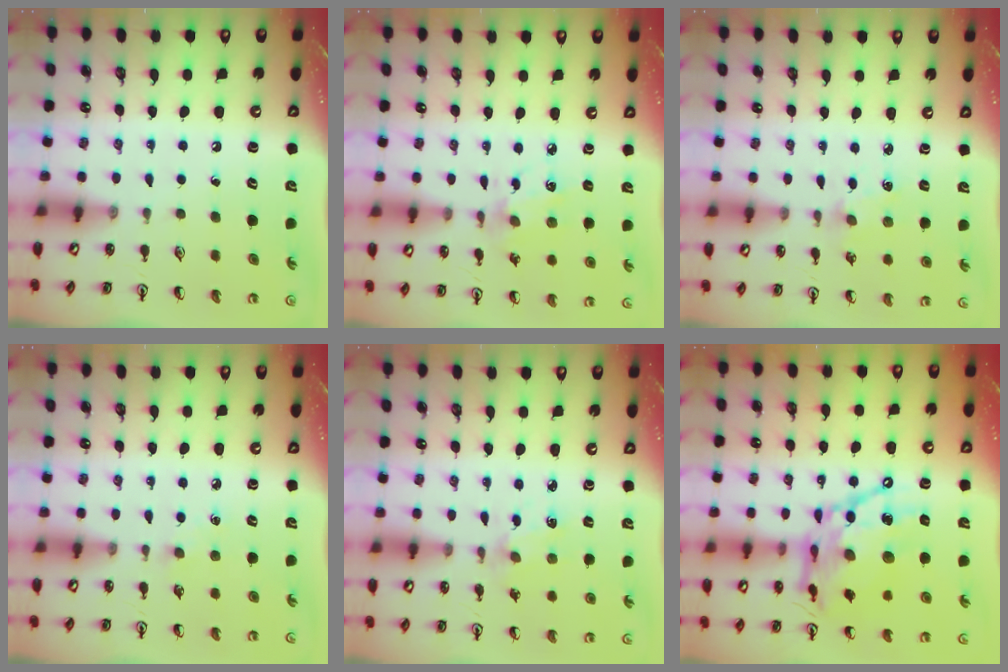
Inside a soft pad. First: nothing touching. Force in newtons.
{"total": 4.5, "press": 4.3, "slide": 1.1}
{"total": 3.4, "press": 3.3, "slide": 0.5}
{"total": 3.1, "press": 3.1, "slide": 0.5}
{"total": 2.3, "press": 2.3, "slide": 0.5}
{"total": 19.2, "press": 19.1, "slide": 1.6}